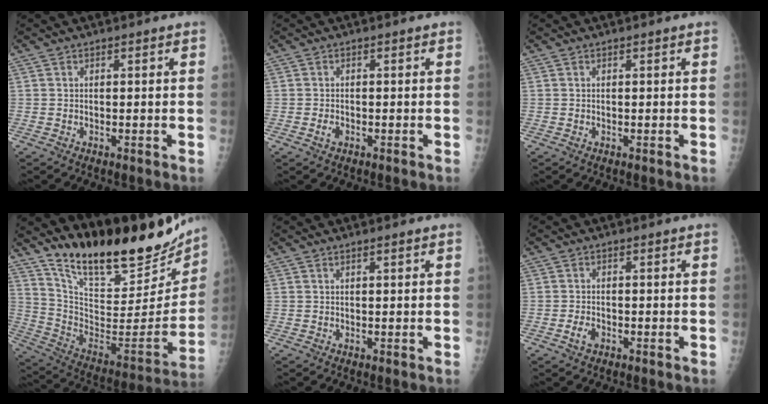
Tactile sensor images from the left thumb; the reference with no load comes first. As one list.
[{"total": 1.3, "force": [-0.5, 0.9, 0.8], "torque": [-0.015, 0.000, -0.009]}, {"total": 0.0}, {"total": 28.3, "force": [22.7, 9.1, 14.2], "torque": [-0.197, -0.124, 0.350]}, {"total": 0.6, "force": [0.4, 0.0, 0.3], "torque": [-0.007, -0.002, 0.009]}, {"total": 2.1, "force": [-0.9, 1.4, 1.3], "torque": [-0.023, 0.002, -0.017]}]